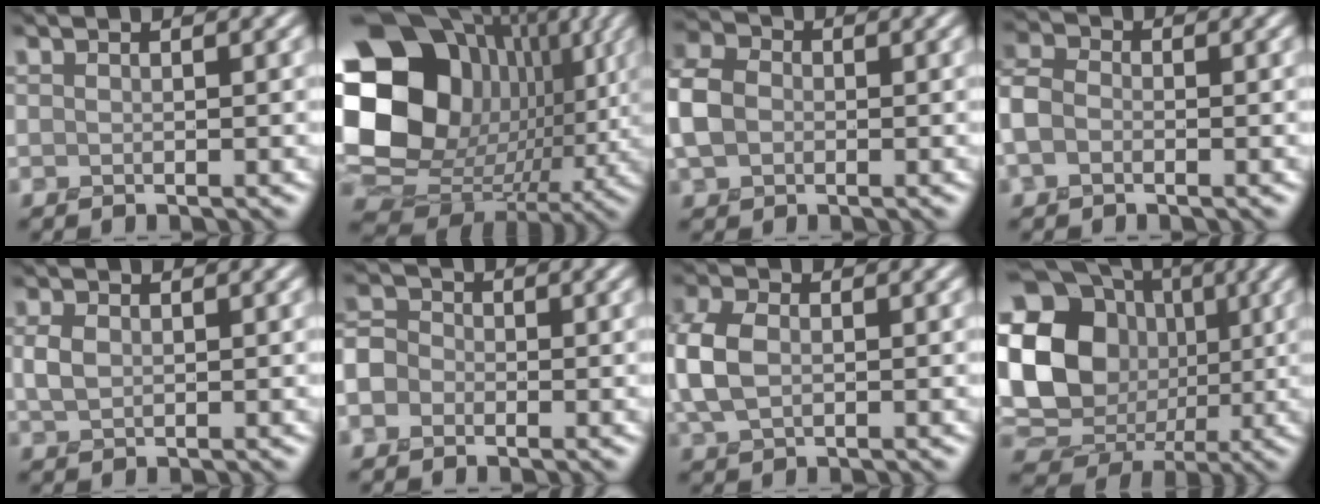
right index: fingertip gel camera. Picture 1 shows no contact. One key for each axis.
{"total": 19.0, "fx": 3.4, "fy": 14.8, "fz": 11.3, "tx": -0.233, "ty": -0.001, "tz": 0.093}
{"total": 4.8, "fx": -0.7, "fy": 3.8, "fz": 2.9, "tx": -0.084, "ty": 0.007, "tz": -0.018}
{"total": 3.0, "fx": -1.1, "fy": 2.1, "fz": 1.8, "tx": -0.044, "ty": 0.006, "tz": -0.031}
{"total": 1.3, "fx": 0.1, "fy": 0.9, "fz": 0.9, "tx": -0.024, "ty": 0.001, "tz": 0.004}
{"total": 5.2, "fx": -2.2, "fy": 4.5, "fz": 1.4, "tx": -0.026, "ty": 0.009, "tz": -0.065}
{"total": 4.1, "fx": -0.1, "fy": 2.7, "fz": 3.1, "tx": -0.086, "ty": 0.004, "tz": -0.006}
{"total": 15.9, "fx": 1.7, "fy": 13.0, "fz": 9.1, "tx": -0.199, "ty": 0.011, "tz": 0.019}